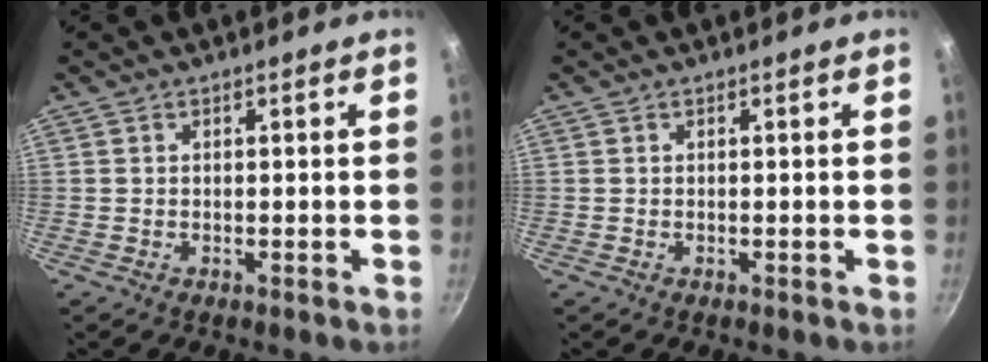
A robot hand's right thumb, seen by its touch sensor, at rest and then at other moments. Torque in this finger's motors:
{"motor_torque": [-0.31, -0.49, 0.51, 0.05, -0.06]}